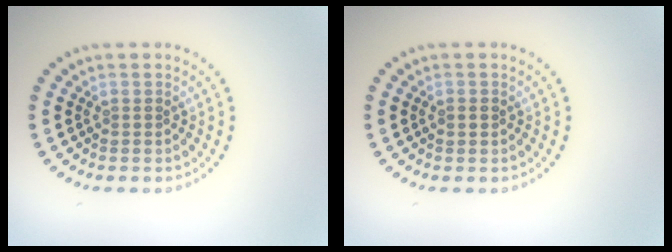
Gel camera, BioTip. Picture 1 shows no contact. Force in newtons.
{"total": 1.1, "press": 1.1, "slide": 0.2}